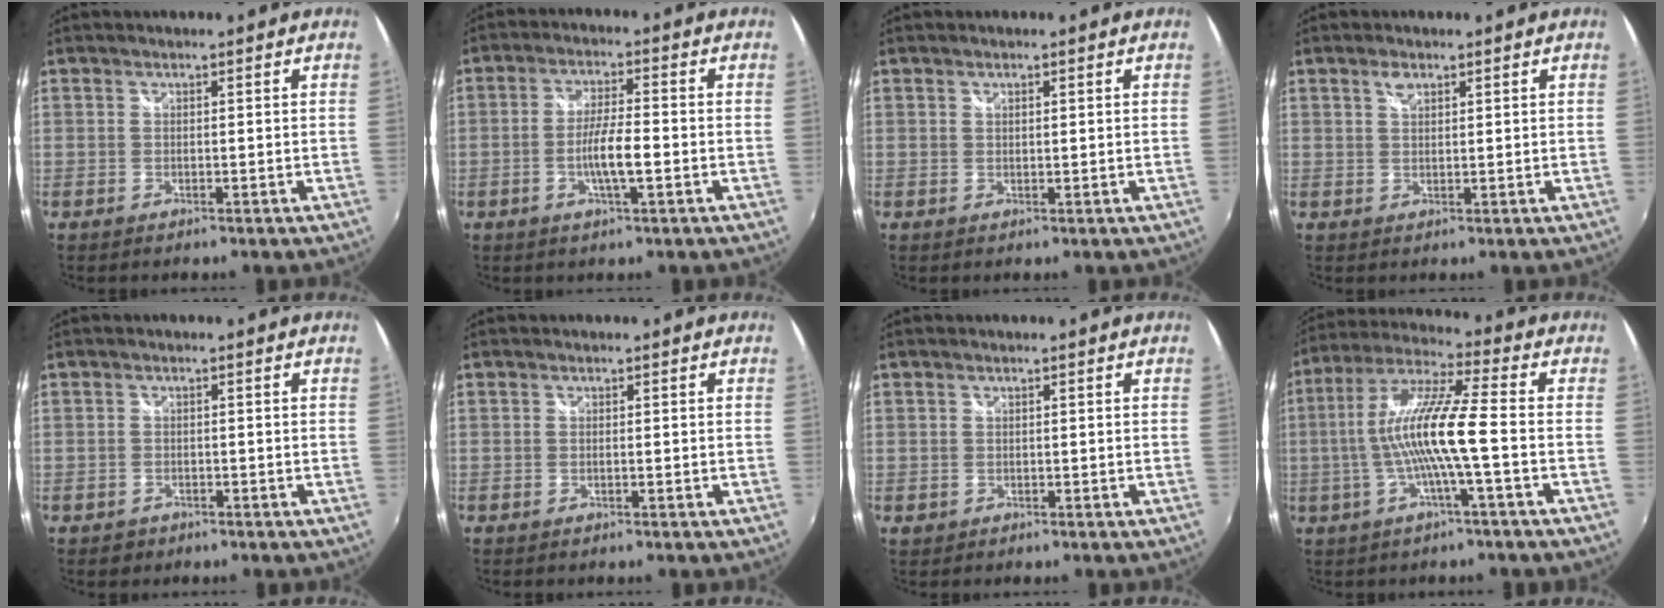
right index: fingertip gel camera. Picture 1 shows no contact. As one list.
[{"total": 6.1, "force": [-1.8, 0.8, 5.7], "torque": [-0.108, -0.002, -0.032]}, {"total": 0.6, "force": [0.4, 0.3, 0.4], "torque": [-0.004, 0.001, 0.006]}, {"total": 2.0, "force": [1.2, 1.0, 1.3], "torque": [-0.022, 0.004, 0.021]}, {"total": 2.2, "force": [-1.2, 1.7, 0.5], "torque": [-0.013, -0.001, -0.016]}, {"total": 0.0}, {"total": 1.1, "force": [0.0, 1.1, 0.1], "torque": [0.000, 0.000, -0.001]}, {"total": 12.8, "force": [-2.3, -0.1, 12.6], "torque": [-0.241, 0.006, -0.042]}]